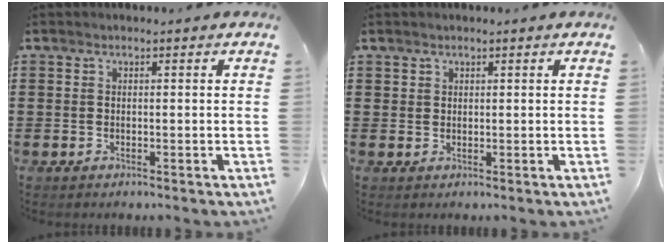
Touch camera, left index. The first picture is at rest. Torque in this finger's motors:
{"motor_torque": [-0.10, 0.21, -0.01, 0.01]}